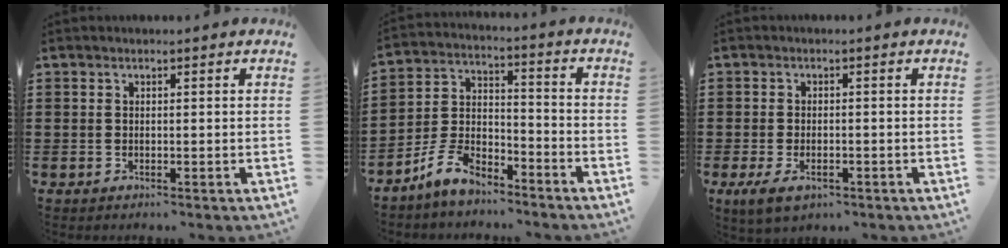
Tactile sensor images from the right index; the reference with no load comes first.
{"total": 7.9, "force": [-6.7, 2.8, 3.2], "torque": [-0.083, 0.016, -0.134]}
{"total": 2.9, "force": [-1.5, 1.4, 2.0], "torque": [-0.050, -0.001, -0.033]}